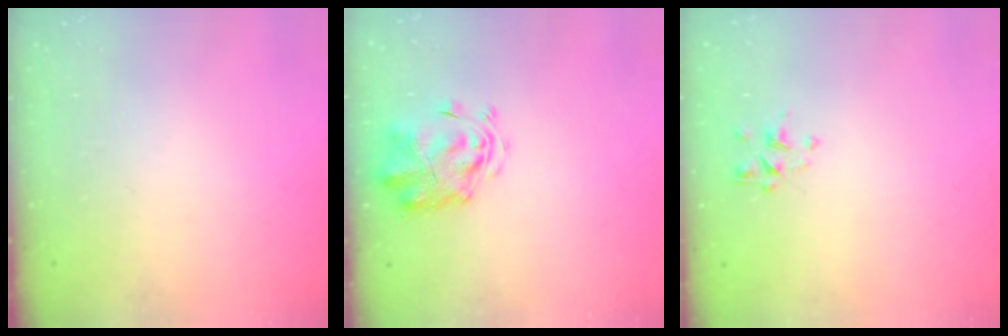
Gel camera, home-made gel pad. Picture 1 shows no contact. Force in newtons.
{"total": 3.0, "press": 2.9, "slide": 0.6}
{"total": 1.5, "press": 1.4, "slide": 0.7}